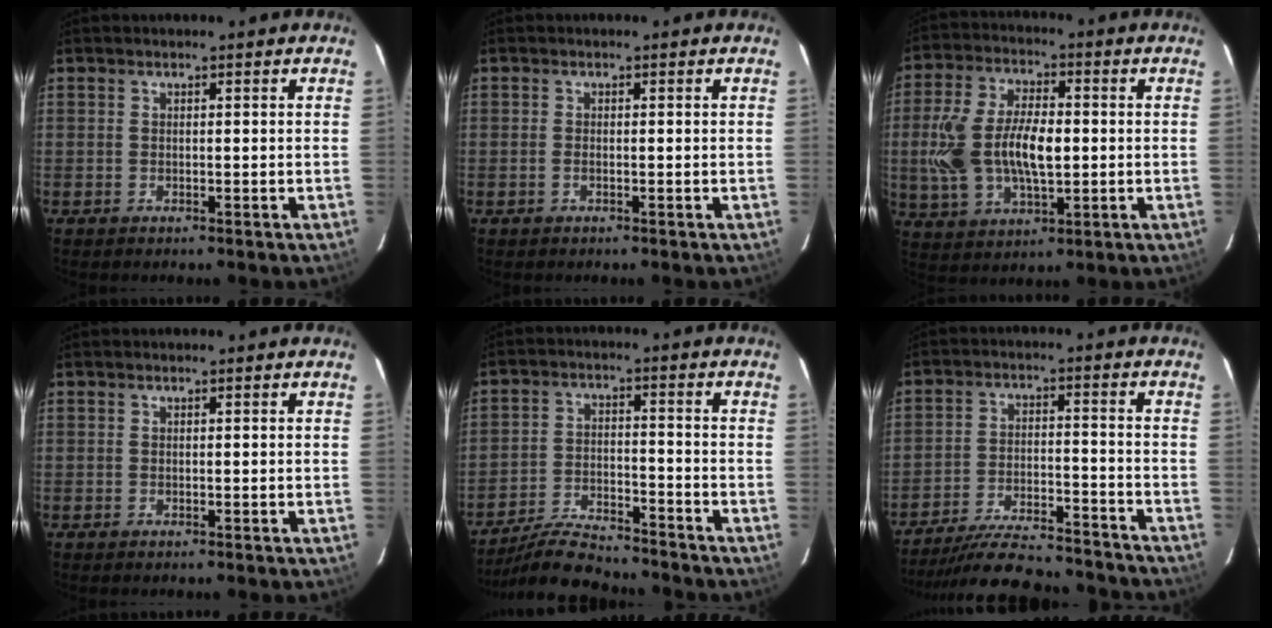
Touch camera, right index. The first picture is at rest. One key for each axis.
{"total": 0.8, "fx": -0.3, "fy": 0.3, "fz": 0.7, "tx": -0.016, "ty": 0.000, "tz": -0.007}
{"total": 15.6, "fx": -0.6, "fy": 8.3, "fz": 13.2, "tx": -0.276, "ty": 0.003, "tz": -0.004}
{"total": 0.0}
{"total": 12.6, "fx": -11.7, "fy": 2.0, "fz": 4.3, "tx": -0.111, "ty": -0.007, "tz": -0.196}
{"total": 23.2, "fx": -21.1, "fy": 4.8, "fz": 8.5, "tx": -0.165, "ty": -0.007, "tz": -0.291}